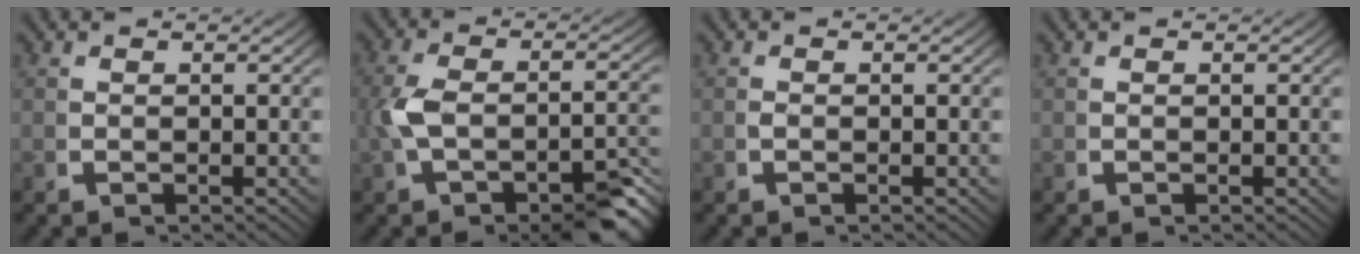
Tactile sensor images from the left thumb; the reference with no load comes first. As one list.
[{"total": 7.5, "force": [-2.9, 3.4, 6.0], "torque": [-0.115, -0.014, -0.034]}, {"total": 0.0}, {"total": 0.0}]